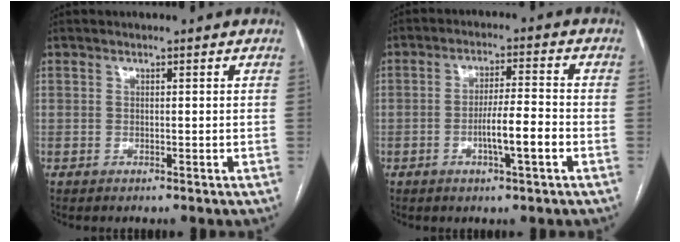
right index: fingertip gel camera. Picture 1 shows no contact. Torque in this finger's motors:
{"motor_torque": [1.09, -0.57, 0.57, 0.14]}